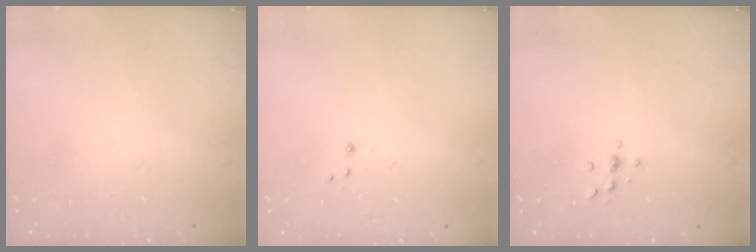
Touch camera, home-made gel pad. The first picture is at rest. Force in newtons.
{"total": 3.0, "press": 2.9, "slide": 0.7}
{"total": 3.9, "press": 3.9, "slide": 0.6}